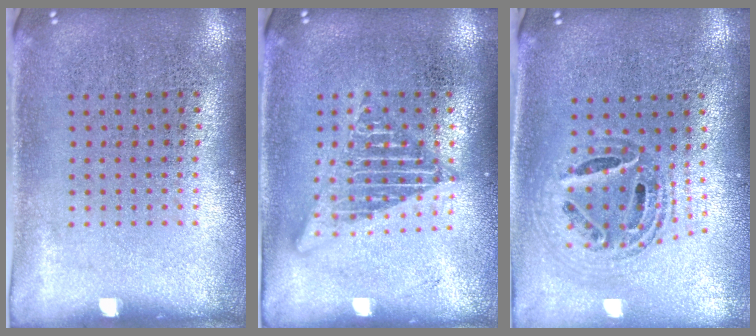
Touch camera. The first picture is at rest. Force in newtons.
{"total": 1.7, "press": 1.7, "slide": 0.2}
{"total": 1.0, "press": 1.0, "slide": 0.2}